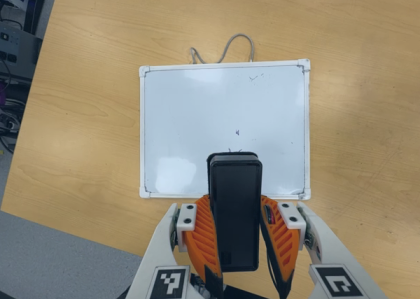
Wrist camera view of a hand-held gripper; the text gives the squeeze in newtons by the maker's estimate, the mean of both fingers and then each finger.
{"total": 8.1, "left": 6.6, "right": 9.7}